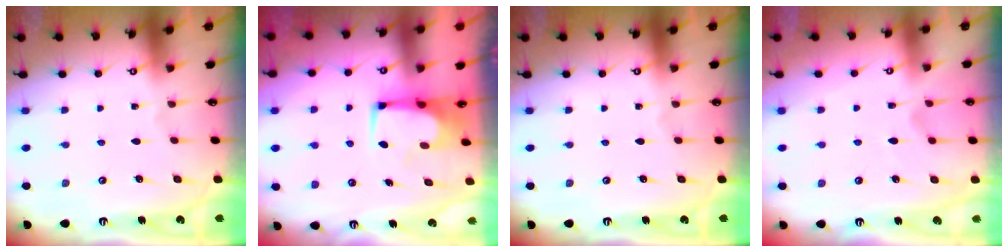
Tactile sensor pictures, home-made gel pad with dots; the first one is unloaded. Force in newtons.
{"total": 1.3, "press": 1.2, "slide": 0.2}
{"total": 0.0}
{"total": 1.1, "press": 0.2, "slide": 1.1}